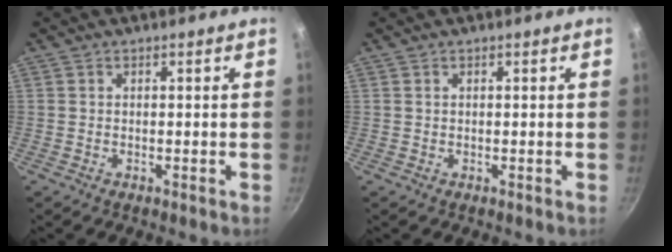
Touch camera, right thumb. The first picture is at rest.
{"total": 0.0}